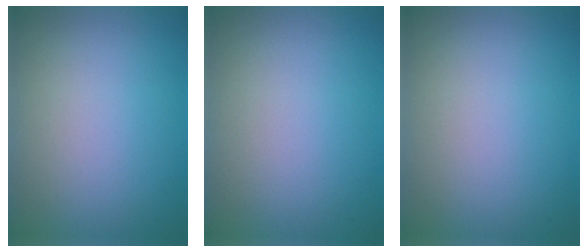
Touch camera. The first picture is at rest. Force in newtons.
{"total": 0.0}
{"total": 0.0}